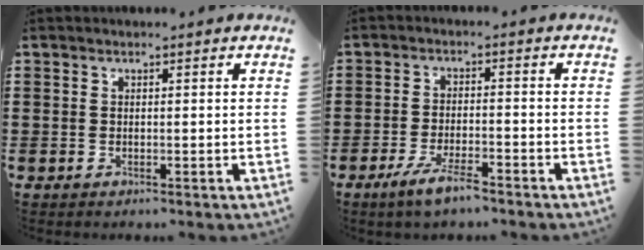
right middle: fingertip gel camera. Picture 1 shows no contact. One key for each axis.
{"total": 4.8, "fx": -3.4, "fy": 0.9, "fz": 3.3, "tx": -0.072, "ty": -0.003, "tz": -0.065}